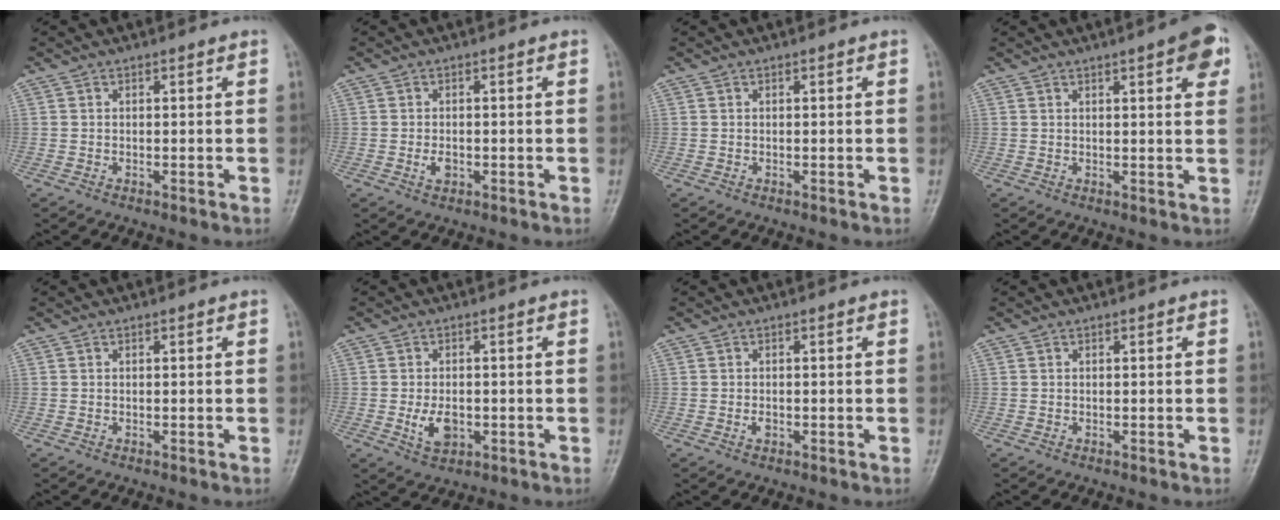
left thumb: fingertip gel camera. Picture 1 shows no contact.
{"total": 1.9, "force": [-0.5, 1.2, 1.4], "torque": [-0.022, 0.000, -0.008]}
{"total": 0.0}
{"total": 6.5, "force": [3.1, 1.5, 5.5], "torque": [-0.058, -0.006, 0.033]}
{"total": 0.0}
{"total": 4.7, "force": [-1.0, 3.0, 3.5], "torque": [-0.058, -0.004, -0.011]}
{"total": 1.1, "force": [-0.3, 0.7, 0.8], "torque": [-0.011, 0.001, -0.005]}
{"total": 0.0}